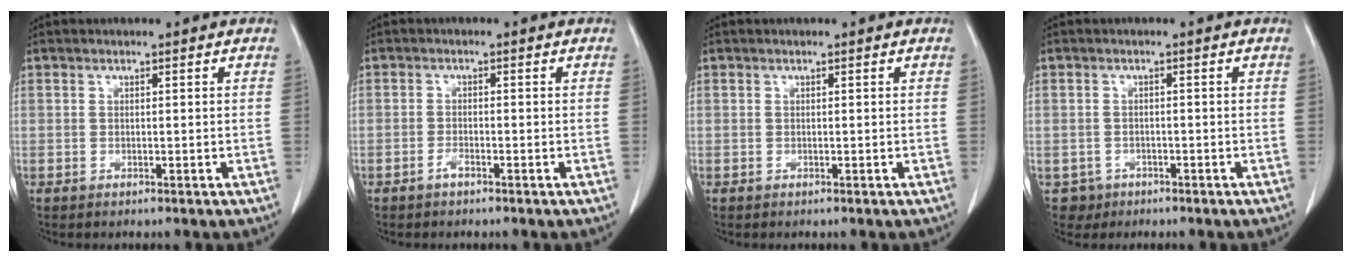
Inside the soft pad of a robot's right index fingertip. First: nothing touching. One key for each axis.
{"total": 1.3, "fx": -1.0, "fy": 0.2, "fz": 0.8, "tx": -0.016, "ty": 0.001, "tz": -0.018}
{"total": 0.0}
{"total": 2.6, "fx": -1.3, "fy": 2.2, "fz": -0.2, "tx": 0.005, "ty": 0.010, "tz": -0.019}